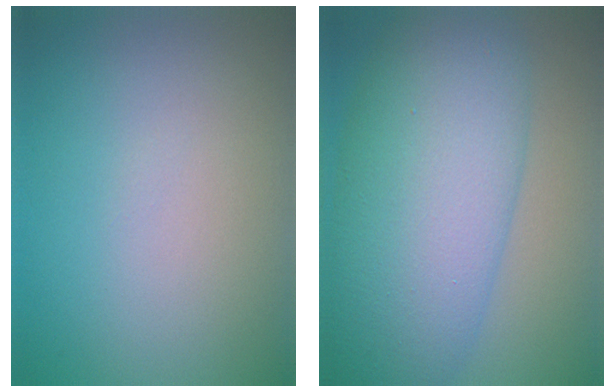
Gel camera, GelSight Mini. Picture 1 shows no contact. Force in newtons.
{"total": 12.3, "press": 12.3, "slide": 0.3}